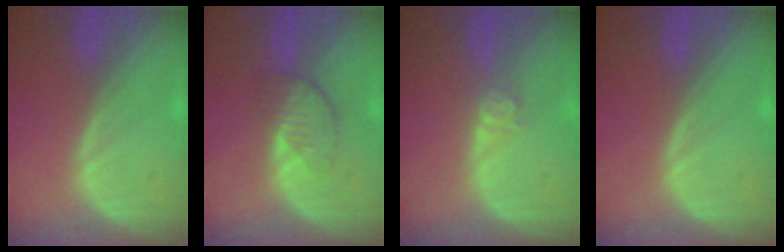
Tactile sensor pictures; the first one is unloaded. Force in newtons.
{"total": 4.2, "press": 3.7, "slide": 1.9}
{"total": 2.7, "press": 2.2, "slide": 1.5}
{"total": 0.0}